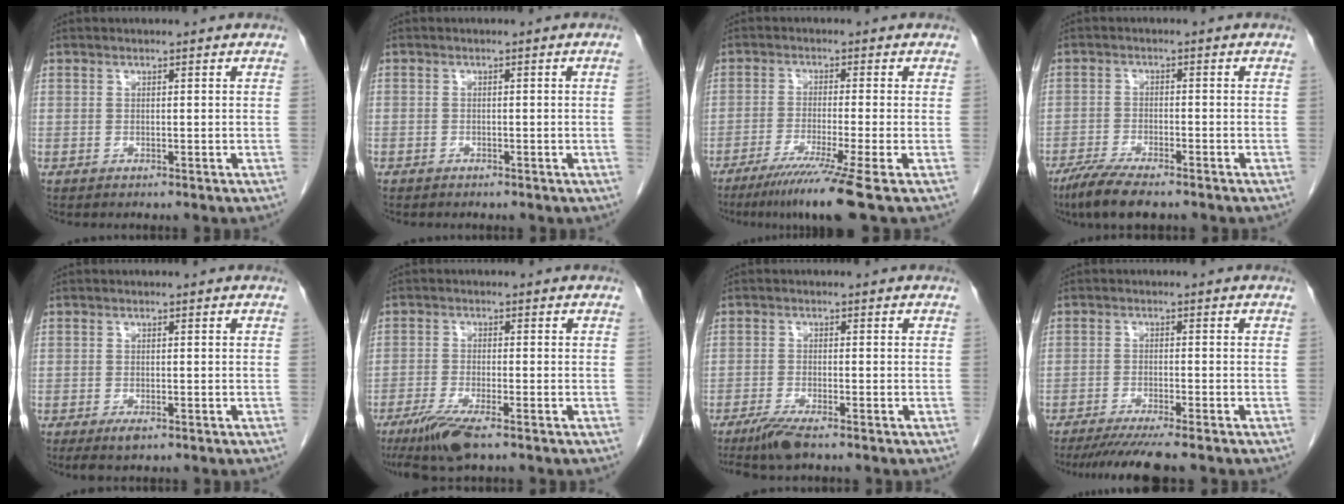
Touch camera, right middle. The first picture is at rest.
{"total": 0.6, "force": [-0.3, -0.2, 0.5], "torque": [-0.007, 0.003, -0.006]}
{"total": 9.0, "force": [-6.1, -2.2, 6.2], "torque": [-0.099, -0.034, -0.104]}
{"total": 7.4, "force": [-5.7, 1.3, 4.5], "torque": [-0.080, -0.017, -0.095]}
{"total": 2.0, "force": [-1.2, 0.7, 1.5], "torque": [-0.029, -0.004, -0.016]}
{"total": 6.5, "force": [-4.4, 0.5, 4.7], "torque": [-0.092, -0.018, -0.081]}
{"total": 4.3, "force": [-3.3, 0.3, 2.8], "torque": [-0.057, -0.011, -0.061]}
{"total": 8.7, "force": [-7.3, -0.3, 4.7], "torque": [-0.058, -0.023, -0.114]}